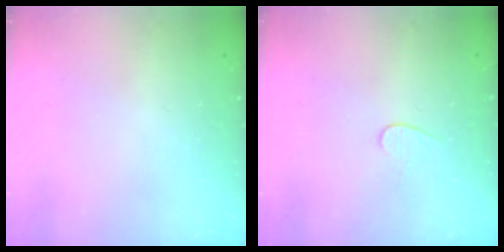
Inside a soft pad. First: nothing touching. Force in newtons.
{"total": 3.2, "press": 3.2, "slide": 0.3}